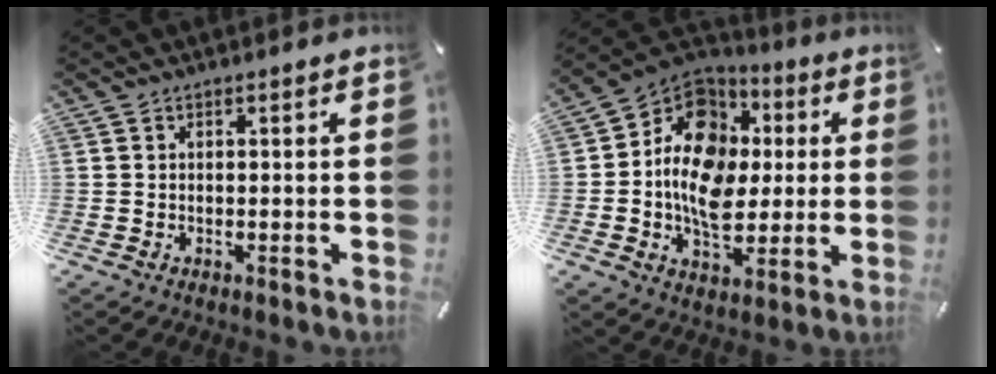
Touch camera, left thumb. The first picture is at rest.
{"total": 15.2, "force": [0.0, 12.1, 9.2], "torque": [-0.181, -0.005, -0.001]}